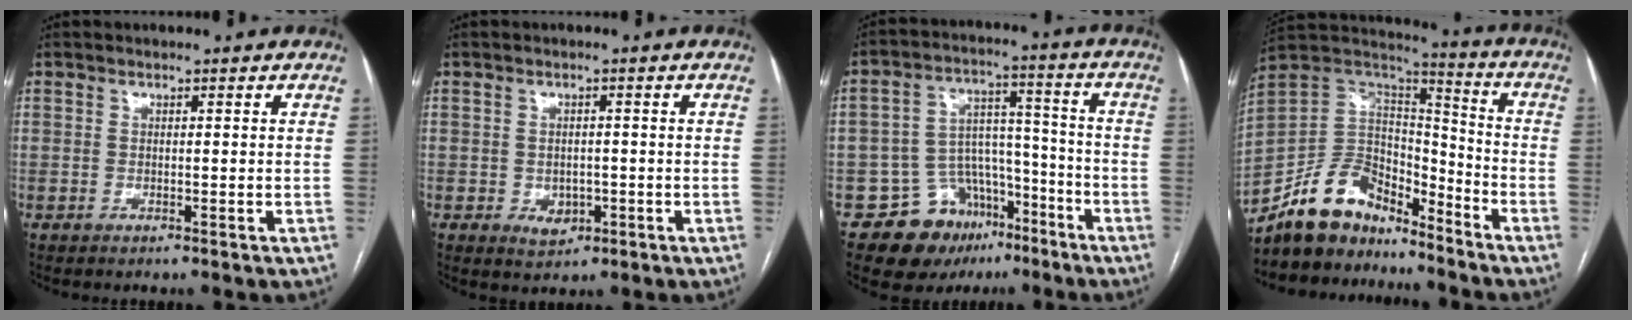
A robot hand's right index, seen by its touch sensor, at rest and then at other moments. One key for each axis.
{"total": 3.1, "fx": -1.0, "fy": 2.4, "fz": 1.7, "tx": -0.018, "ty": 0.002, "tz": -0.003}
{"total": 12.0, "fx": -7.6, "fy": 8.4, "fz": 4.0, "tx": -0.051, "ty": 0.058, "tz": -0.110}
{"total": 13.8, "fx": -11.4, "fy": 6.4, "fz": 4.4, "tx": -0.085, "ty": 0.052, "tz": -0.210}